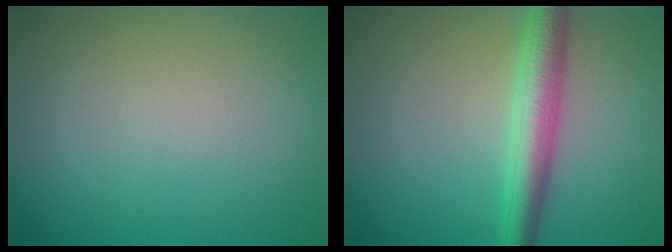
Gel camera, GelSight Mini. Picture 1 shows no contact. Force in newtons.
{"total": 4.6, "press": 4.6, "slide": 0.1}